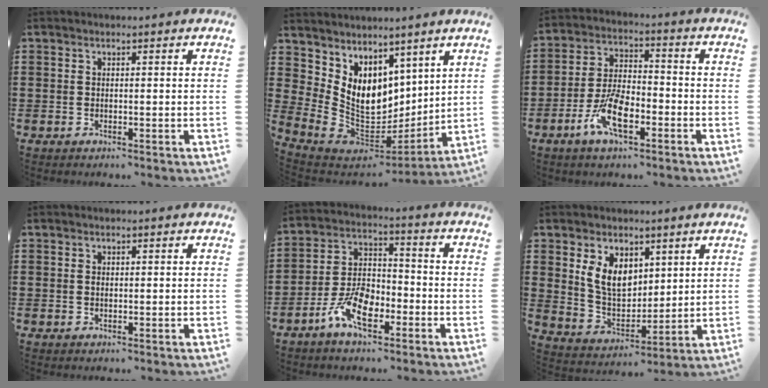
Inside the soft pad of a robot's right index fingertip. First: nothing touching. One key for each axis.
{"total": 9.7, "fx": 3.5, "fy": 7.6, "fz": 4.9, "tx": -0.127, "ty": -0.039, "tz": 0.075}
{"total": 8.4, "fx": -3.9, "fy": 3.7, "fz": 6.4, "tx": -0.150, "ty": -0.003, "tz": -0.077}
{"total": 0.6, "fx": 0.2, "fy": 0.4, "fz": 0.5, "tx": -0.012, "ty": 0.000, "tz": 0.003}
{"total": 8.1, "fx": -4.3, "fy": 4.4, "fz": 5.3, "tx": -0.127, "ty": 0.007, "tz": -0.085}
{"total": 7.5, "fx": 3.3, "fy": 5.2, "fz": 4.3, "tx": -0.109, "ty": 0.004, "tz": 0.062}